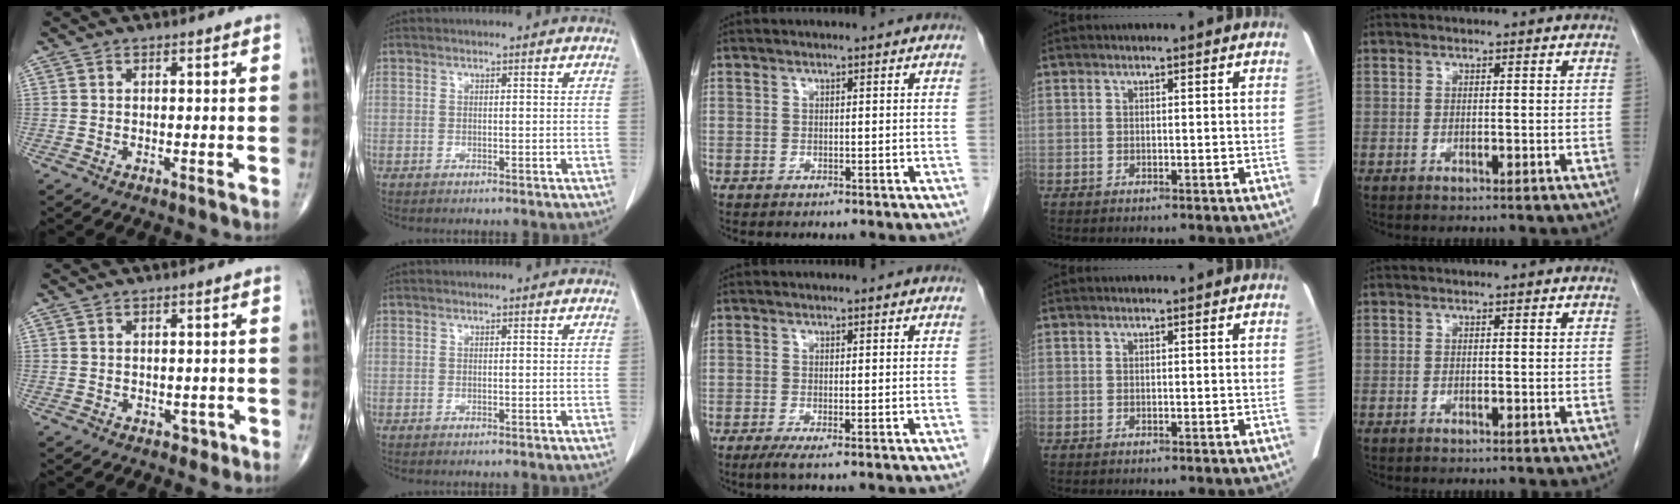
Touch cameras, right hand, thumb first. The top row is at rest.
{"thumb": {"total": 1.5, "force": [-0.5, 1.2, 0.8], "torque": [-0.001, 0.002, -0.003]}, "middle": {"total": 1.7, "force": [-0.7, 0.0, 1.5], "torque": [-0.029, -0.006, -0.011]}}